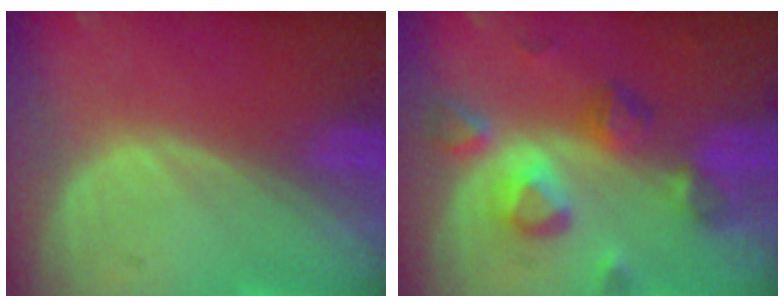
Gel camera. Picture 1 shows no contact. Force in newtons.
{"total": 8.3, "press": 7.8, "slide": 2.8}